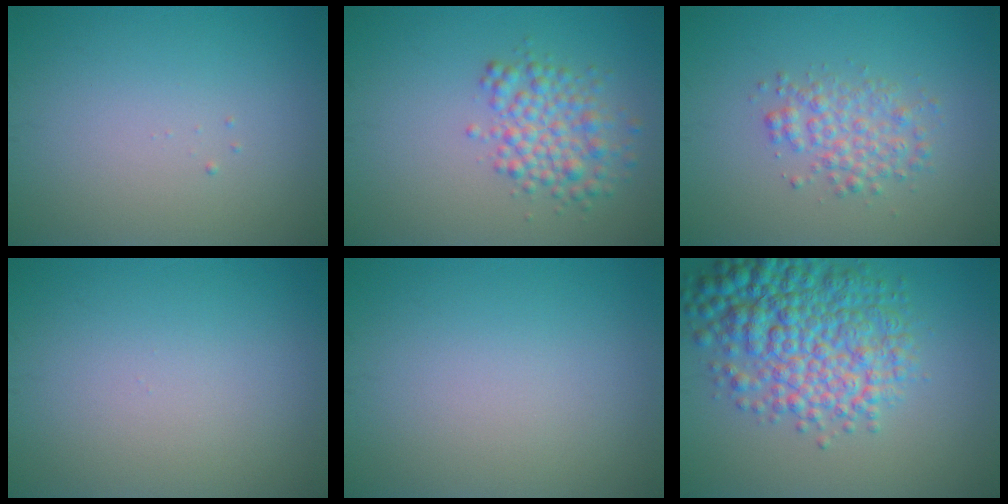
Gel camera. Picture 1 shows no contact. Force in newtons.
{"total": 3.8, "press": 3.8, "slide": 0.1}
{"total": 2.8, "press": 2.8, "slide": 0.0}
{"total": 0.0}
{"total": 0.0}
{"total": 8.2, "press": 8.2, "slide": 0.2}